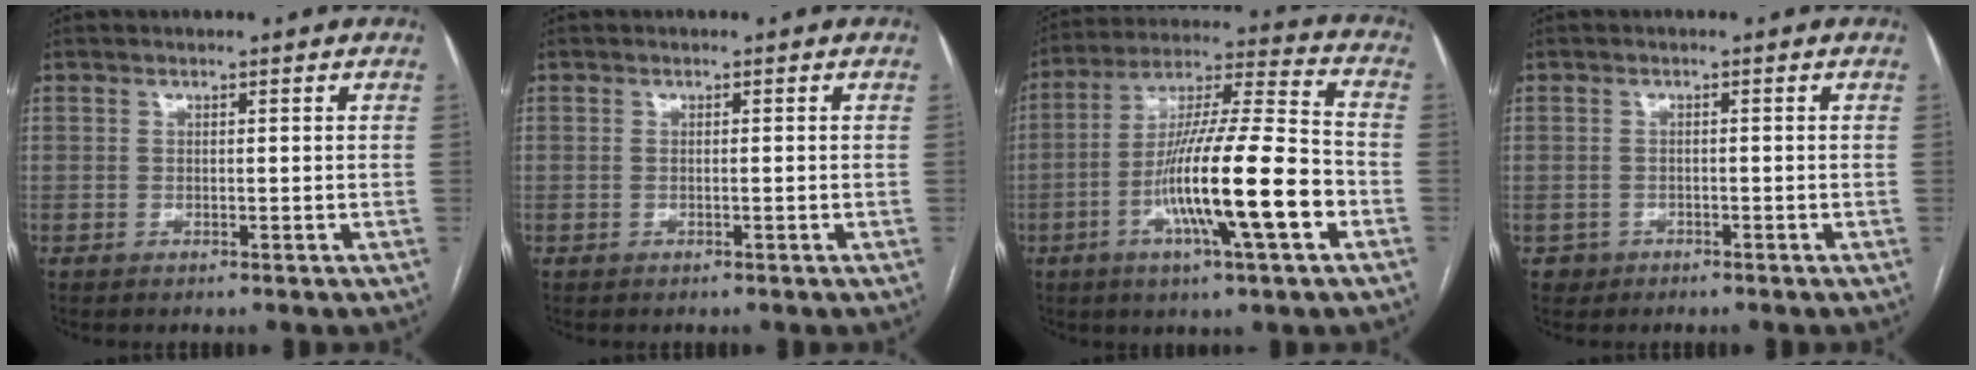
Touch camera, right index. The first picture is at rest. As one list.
[{"total": 0.6, "force": [-0.1, 0.1, 0.6], "torque": [-0.012, 0.000, 0.001]}, {"total": 18.3, "force": [-5.8, 1.0, 17.4], "torque": [-0.303, -0.005, -0.099]}, {"total": 2.0, "force": [-1.0, 1.7, -0.3], "torque": [0.004, 0.010, -0.019]}]